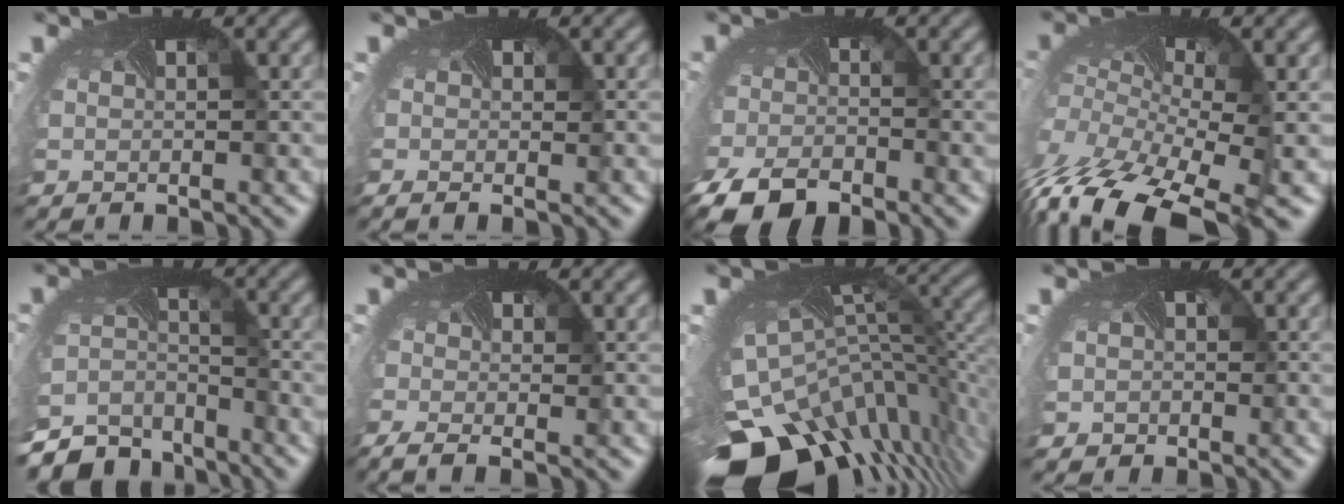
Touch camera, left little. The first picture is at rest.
{"total": 1.0, "force": [-0.4, 0.3, 0.9], "torque": [-0.022, -0.008, -0.008]}
{"total": 8.0, "force": [-5.2, 4.3, 4.3], "torque": [-0.114, -0.054, -0.084]}
{"total": 10.8, "force": [-5.8, 5.0, 7.6], "torque": [-0.187, -0.044, -0.095]}
{"total": 6.5, "force": [-6.3, 1.8, -0.2], "torque": [-0.016, -0.023, -0.115]}
{"total": 3.4, "force": [-1.7, 1.5, 2.6], "torque": [-0.062, -0.021, -0.024]}
{"total": 13.4, "force": [-6.0, 7.7, 9.2], "torque": [-0.229, -0.049, -0.078]}
{"total": 1.8, "force": [0.0, 1.8, 0.2], "torque": [-0.008, -0.005, 0.002]}